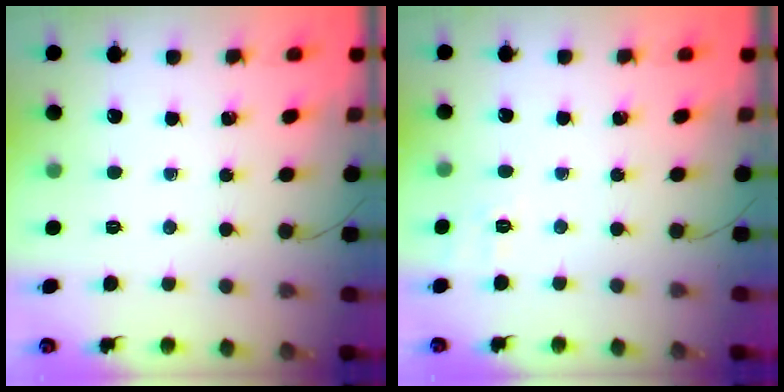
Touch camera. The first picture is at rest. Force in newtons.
{"total": 7.2, "press": 7.0, "slide": 1.9}